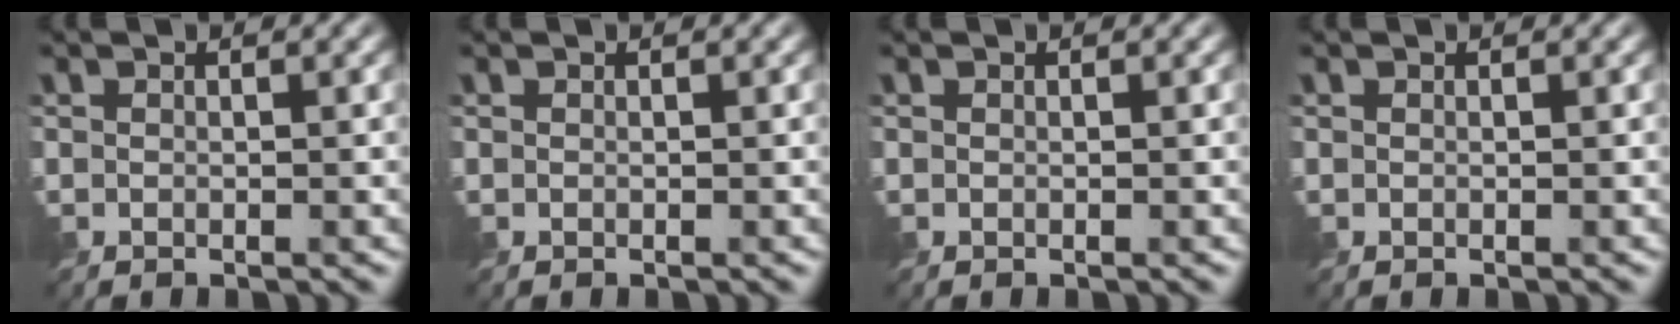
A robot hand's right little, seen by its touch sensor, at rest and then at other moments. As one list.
[{"total": 0.0}, {"total": 0.0}, {"total": 0.0}]